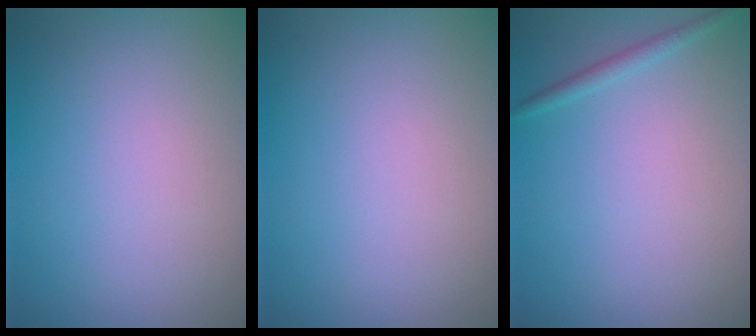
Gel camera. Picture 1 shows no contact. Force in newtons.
{"total": 0.0}
{"total": 1.0, "press": 1.0, "slide": 0.1}